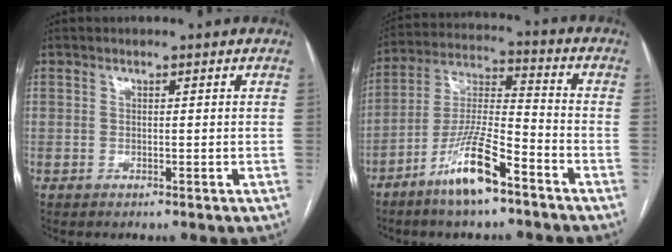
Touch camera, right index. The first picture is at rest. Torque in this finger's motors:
{"motor_torque": [1.49, -0.65, 0.35, 0.16]}